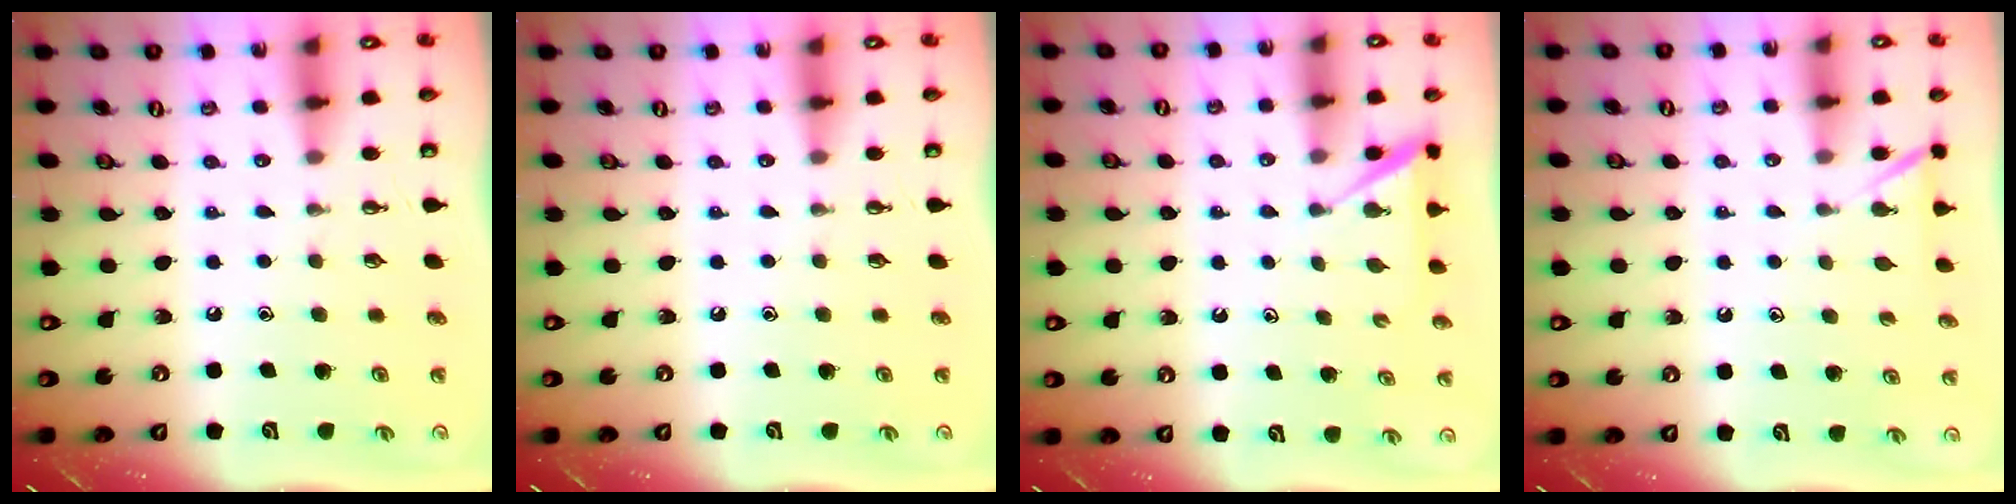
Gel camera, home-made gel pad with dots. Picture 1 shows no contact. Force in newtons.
{"total": 0.0}
{"total": 3.5, "press": 3.4, "slide": 0.4}
{"total": 3.7, "press": 3.6, "slide": 0.4}